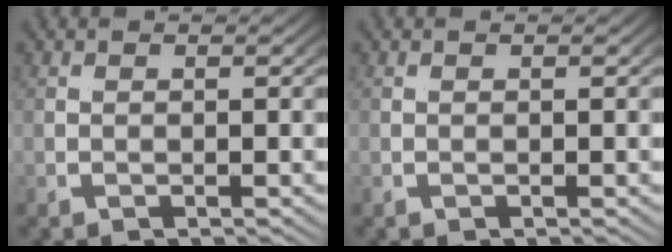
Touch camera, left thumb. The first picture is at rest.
{"total": 0.0}